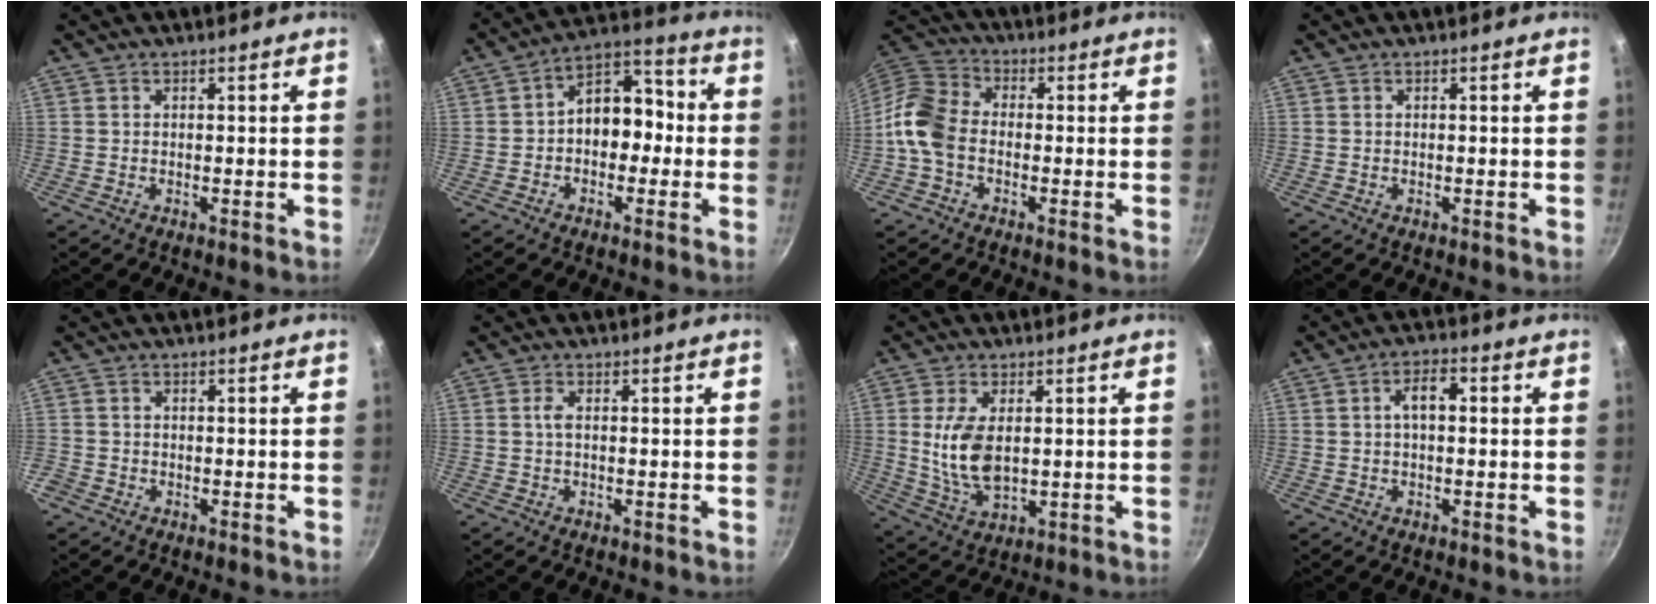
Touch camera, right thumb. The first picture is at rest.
{"total": 10.6, "force": [-0.9, 7.7, 7.3], "torque": [-0.050, 0.048, -0.031]}
{"total": 9.2, "force": [-2.3, 6.5, 6.0], "torque": [-0.108, 0.031, -0.070]}
{"total": 0.0}
{"total": 1.7, "force": [-1.1, 1.2, 0.2], "torque": [-0.008, 0.001, -0.021]}
{"total": 1.4, "force": [0.1, 0.5, 1.3], "torque": [-0.031, 0.004, 0.000]}
{"total": 9.8, "force": [1.1, 5.3, 8.2], "torque": [-0.161, -0.016, 0.032]}
{"total": 4.4, "force": [0.4, 2.3, 3.7], "torque": [-0.059, 0.016, 0.003]}